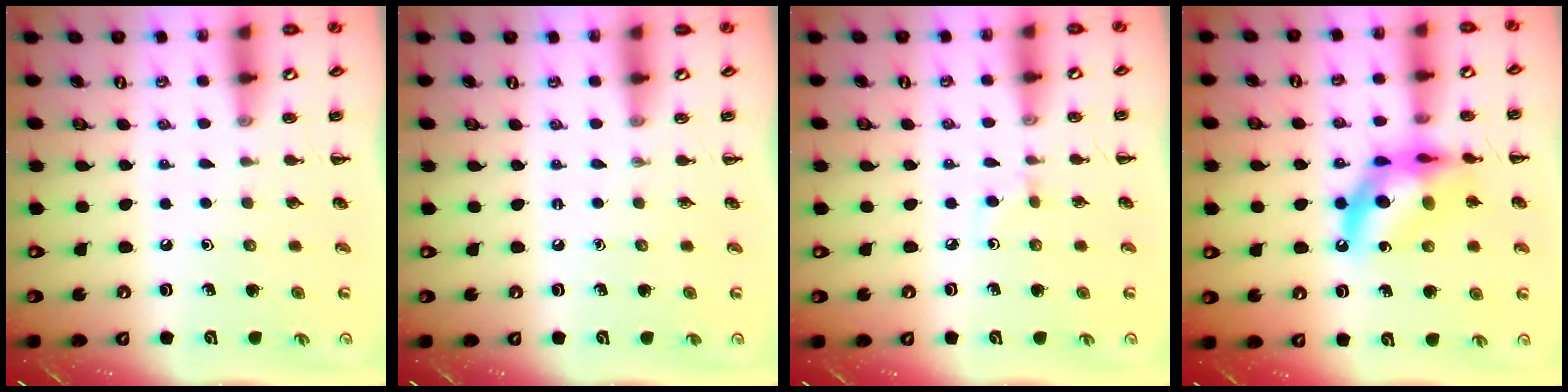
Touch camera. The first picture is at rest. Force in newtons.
{"total": 0.0}
{"total": 2.6, "press": 2.4, "slide": 1.1}
{"total": 14.8, "press": 14.3, "slide": 3.8}